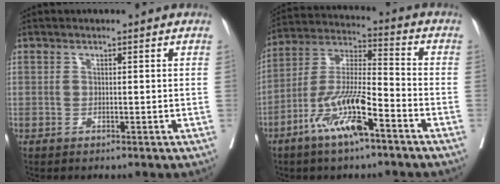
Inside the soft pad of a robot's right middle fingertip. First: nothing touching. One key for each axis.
{"total": 12.1, "fx": -6.6, "fy": 2.0, "fz": 10.0, "tx": -0.203, "ty": -0.009, "tz": -0.128}